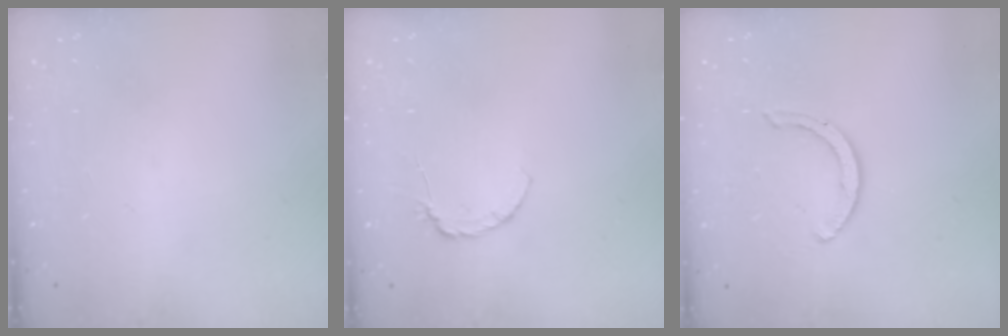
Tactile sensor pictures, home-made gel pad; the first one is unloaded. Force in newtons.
{"total": 4.0, "press": 4.0, "slide": 0.5}
{"total": 3.1, "press": 3.0, "slide": 0.3}